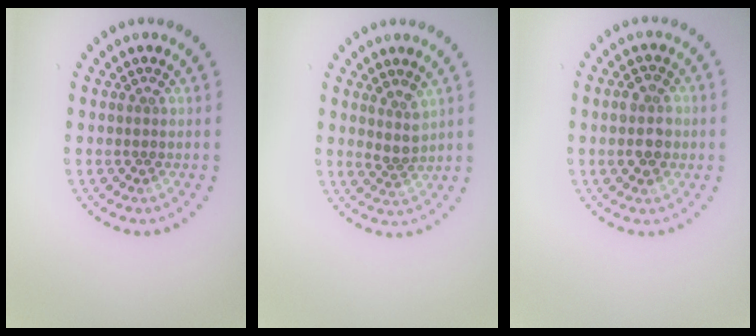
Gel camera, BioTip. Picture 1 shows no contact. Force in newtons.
{"total": 2.0, "press": 1.6, "slide": 1.2}
{"total": 2.7, "press": 2.7, "slide": 0.3}